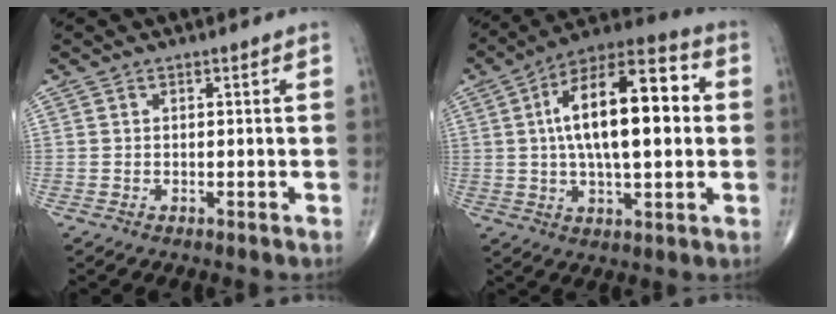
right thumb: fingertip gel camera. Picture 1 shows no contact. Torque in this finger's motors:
{"motor_torque": [1.03, 3.98, 2.17, 0.37, 0.21]}